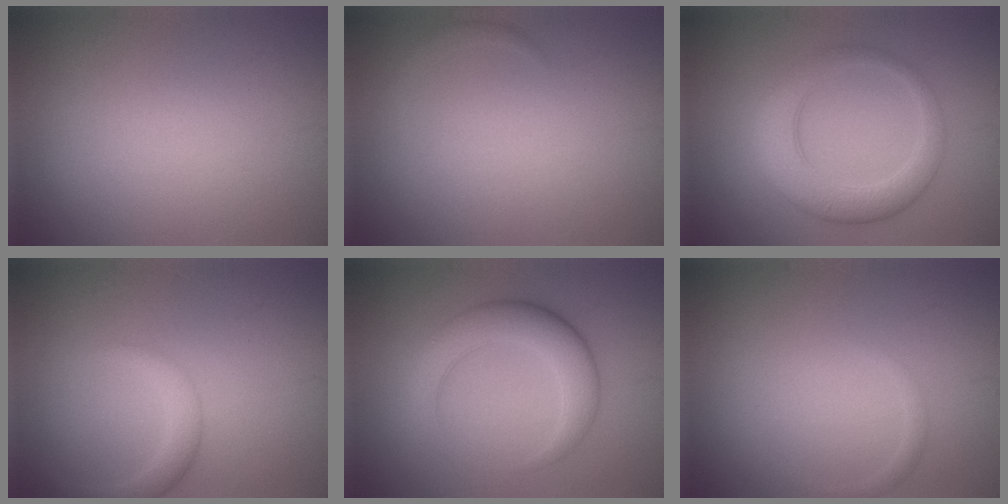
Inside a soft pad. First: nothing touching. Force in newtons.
{"total": 0.6, "press": 0.6, "slide": 0.1}
{"total": 4.8, "press": 4.8, "slide": 0.1}
{"total": 2.0, "press": 2.0, "slide": 0.0}
{"total": 4.1, "press": 4.1, "slide": 0.1}
{"total": 0.8, "press": 0.8, "slide": 0.0}